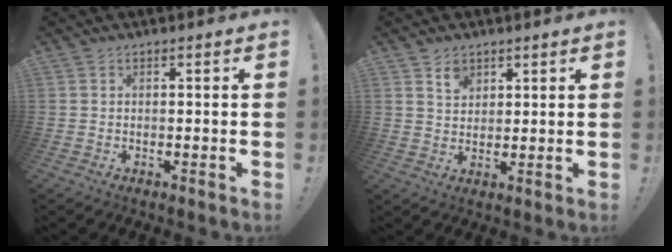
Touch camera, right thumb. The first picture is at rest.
{"total": 4.5, "force": [3.0, 3.0, 1.5], "torque": [-0.015, -0.014, 0.053]}